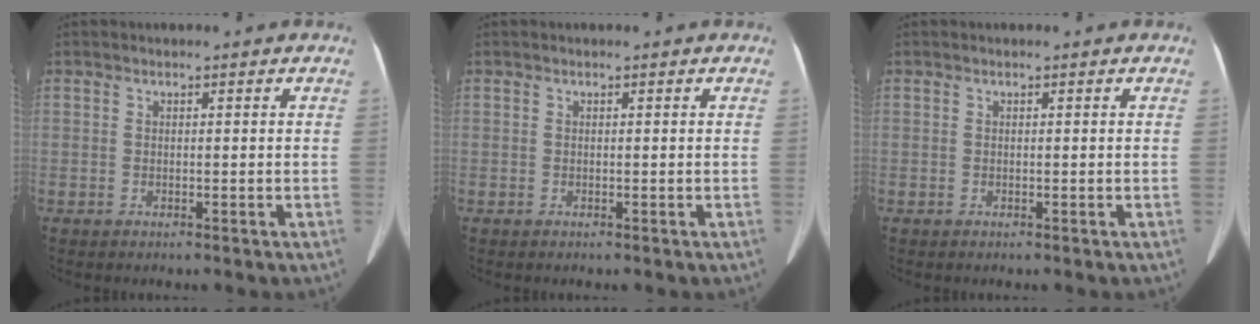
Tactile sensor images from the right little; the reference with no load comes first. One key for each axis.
{"total": 0.0}
{"total": 0.0}